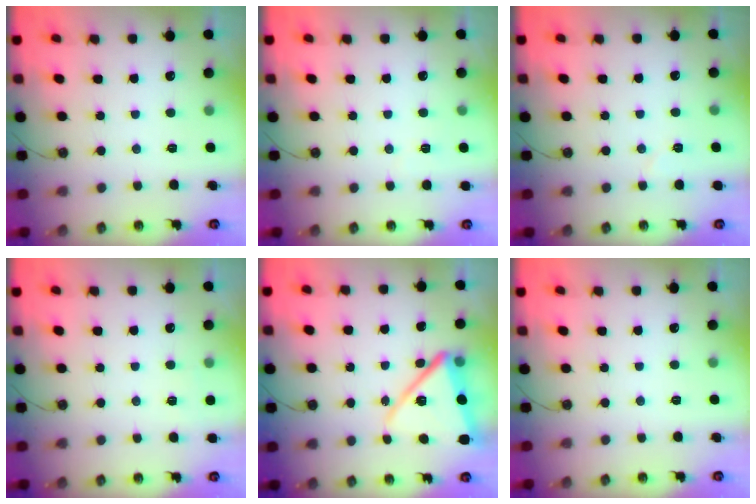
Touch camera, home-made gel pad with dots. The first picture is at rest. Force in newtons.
{"total": 2.1, "press": 2.1, "slide": 0.5}
{"total": 3.7, "press": 3.6, "slide": 0.8}
{"total": 2.2, "press": 2.1, "slide": 0.2}
{"total": 14.3, "press": 14.2, "slide": 1.3}
{"total": 0.0}